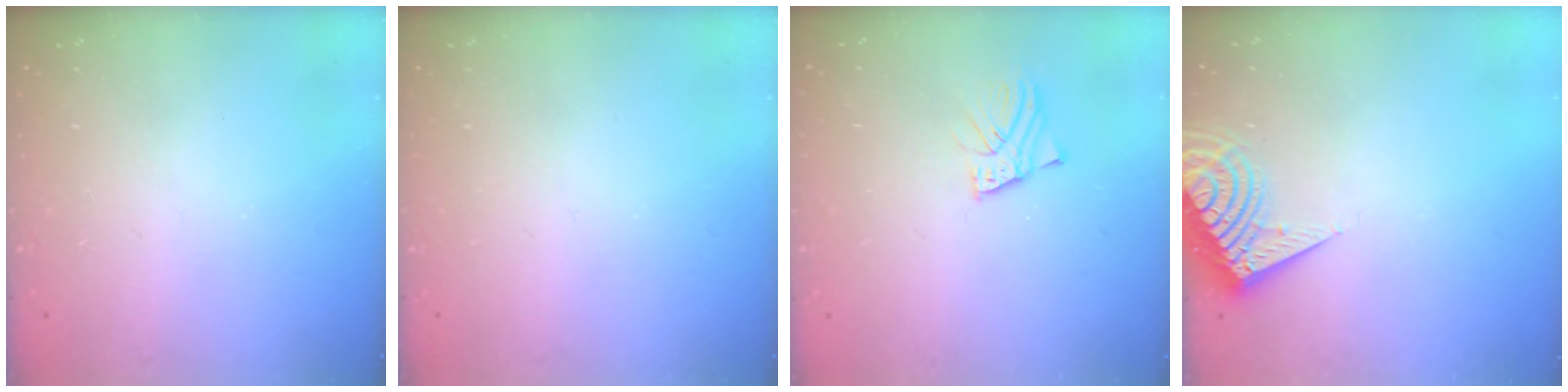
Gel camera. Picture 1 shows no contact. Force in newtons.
{"total": 0.0}
{"total": 3.0, "press": 2.9, "slide": 0.3}
{"total": 11.4, "press": 11.3, "slide": 1.5}